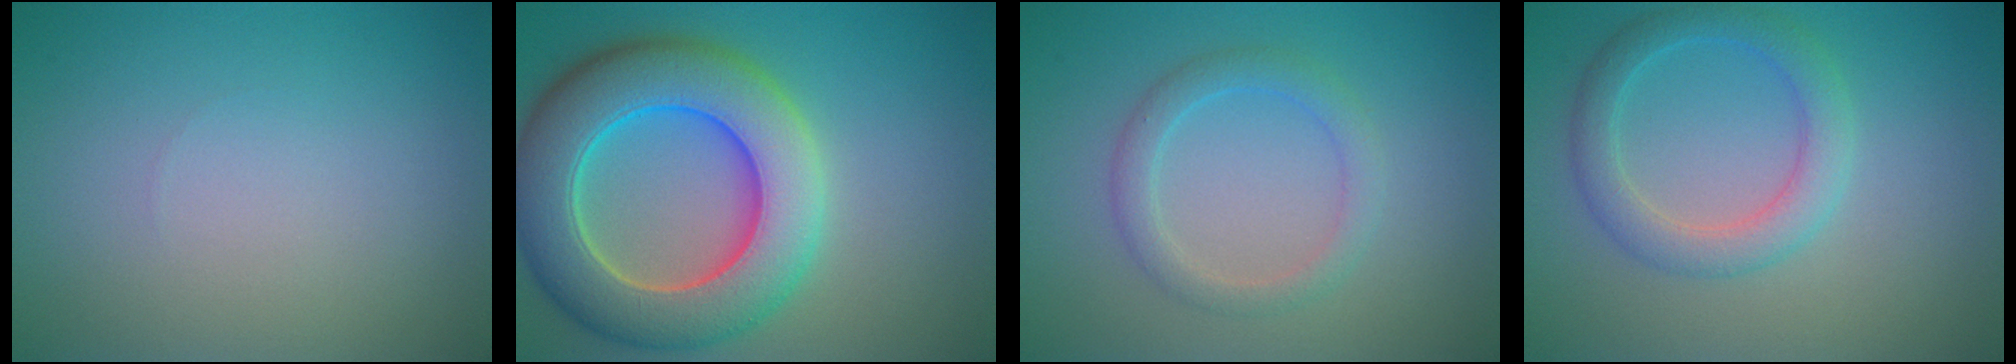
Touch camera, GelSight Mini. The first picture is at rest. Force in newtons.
{"total": 10.8, "press": 10.8, "slide": 0.8}
{"total": 2.4, "press": 2.4, "slide": 0.1}
{"total": 3.4, "press": 3.4, "slide": 0.2}